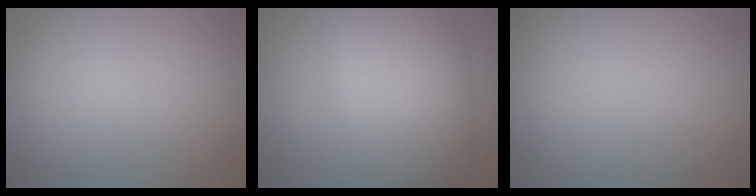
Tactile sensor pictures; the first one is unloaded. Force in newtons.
{"total": 8.6, "press": 8.6, "slide": 0.4}
{"total": 0.0}